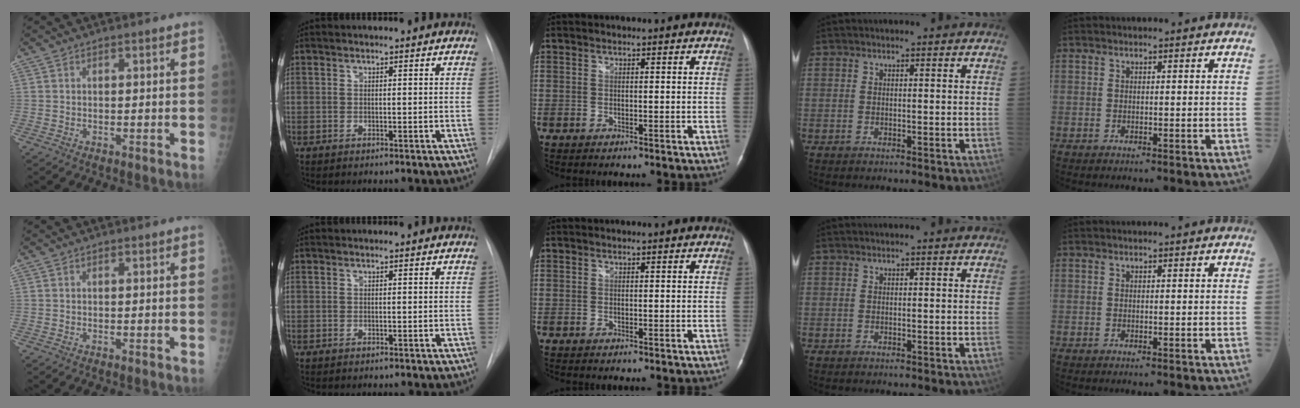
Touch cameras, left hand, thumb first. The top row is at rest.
{}